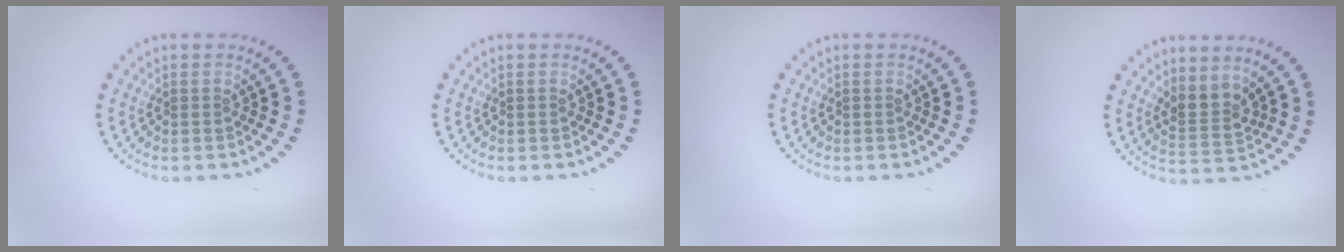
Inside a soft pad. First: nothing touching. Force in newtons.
{"total": 0.0}
{"total": 0.0}
{"total": 2.5, "press": 1.8, "slide": 1.7}